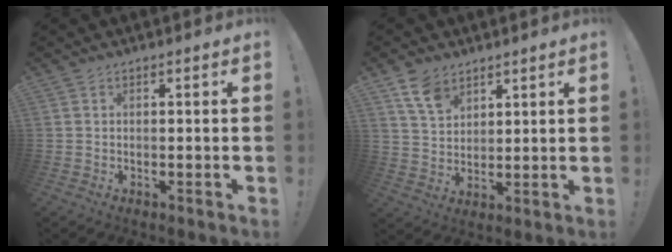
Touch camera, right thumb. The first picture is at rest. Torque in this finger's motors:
{"motor_torque": [0.40, -0.19, 0.17, -0.12, 0.00]}